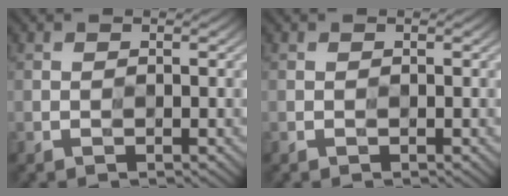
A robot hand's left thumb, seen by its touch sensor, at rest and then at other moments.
{"total": 0.0}